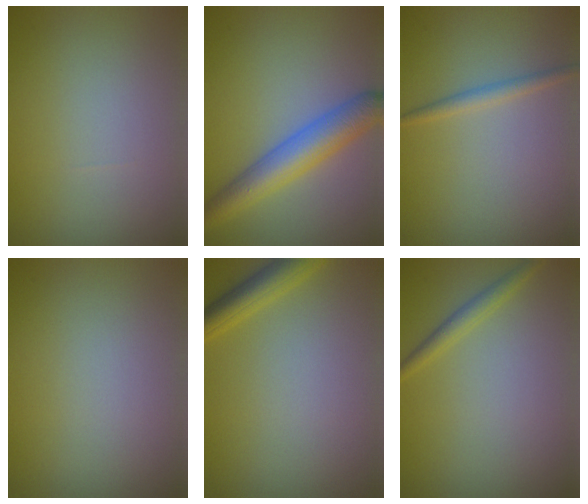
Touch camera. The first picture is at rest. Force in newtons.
{"total": 5.4, "press": 5.4, "slide": 0.2}
{"total": 1.3, "press": 1.3, "slide": 0.1}
{"total": 0.0}
{"total": 3.1, "press": 3.1, "slide": 0.2}
{"total": 1.5, "press": 1.5, "slide": 0.0}